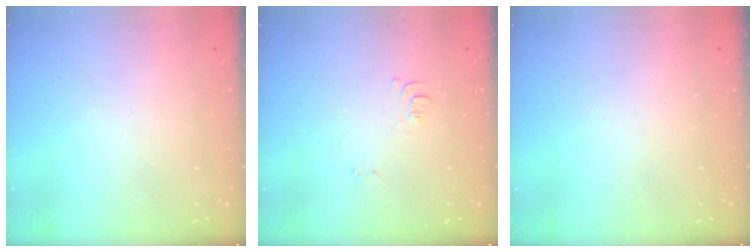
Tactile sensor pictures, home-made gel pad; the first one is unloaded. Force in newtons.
{"total": 7.3, "press": 7.3, "slide": 0.7}
{"total": 0.0}